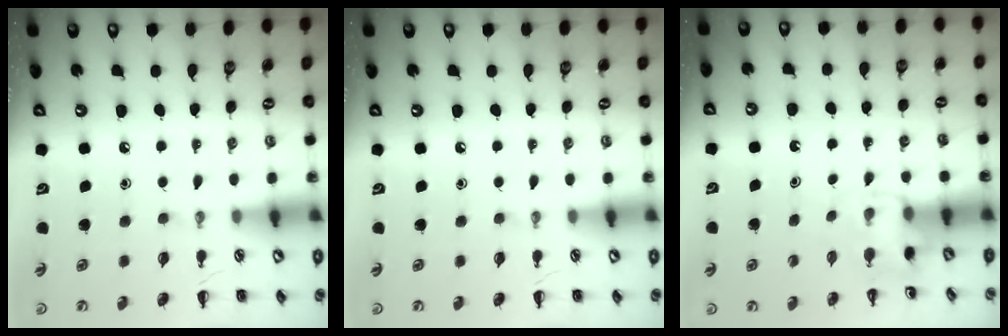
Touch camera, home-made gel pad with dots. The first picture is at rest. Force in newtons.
{"total": 0.0}
{"total": 3.7, "press": 3.7, "slide": 0.7}